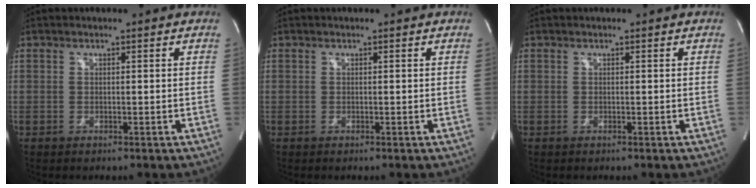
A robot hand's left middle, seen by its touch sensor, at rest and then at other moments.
{"total": 0.0}
{"total": 0.0}